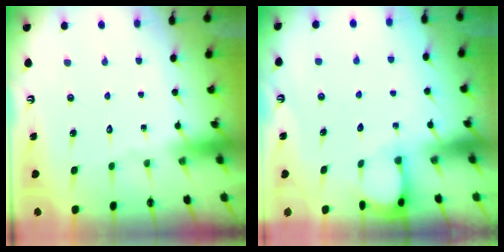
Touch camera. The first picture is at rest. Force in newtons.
{"total": 2.3, "press": 2.2, "slide": 0.4}